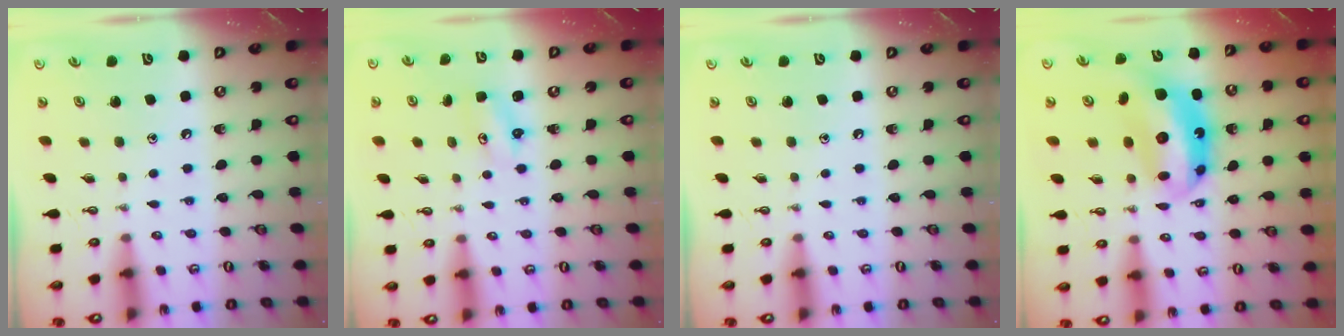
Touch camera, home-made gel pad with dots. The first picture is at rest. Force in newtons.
{"total": 2.8, "press": 2.8, "slide": 0.3}
{"total": 0.0}
{"total": 11.6, "press": 11.5, "slide": 1.2}